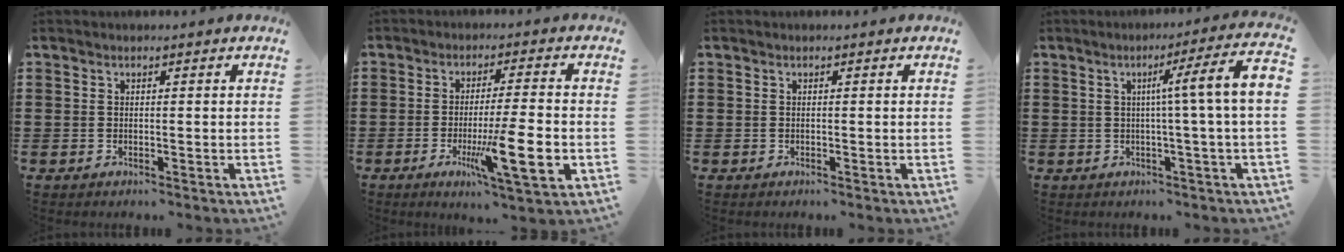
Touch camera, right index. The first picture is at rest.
{"total": 11.3, "force": [-3.2, 1.4, 10.8], "torque": [-0.192, -0.015, -0.053]}
{"total": 0.0}
{"total": 7.8, "force": [0.6, -0.9, 7.7], "torque": [-0.125, -0.013, -0.001]}